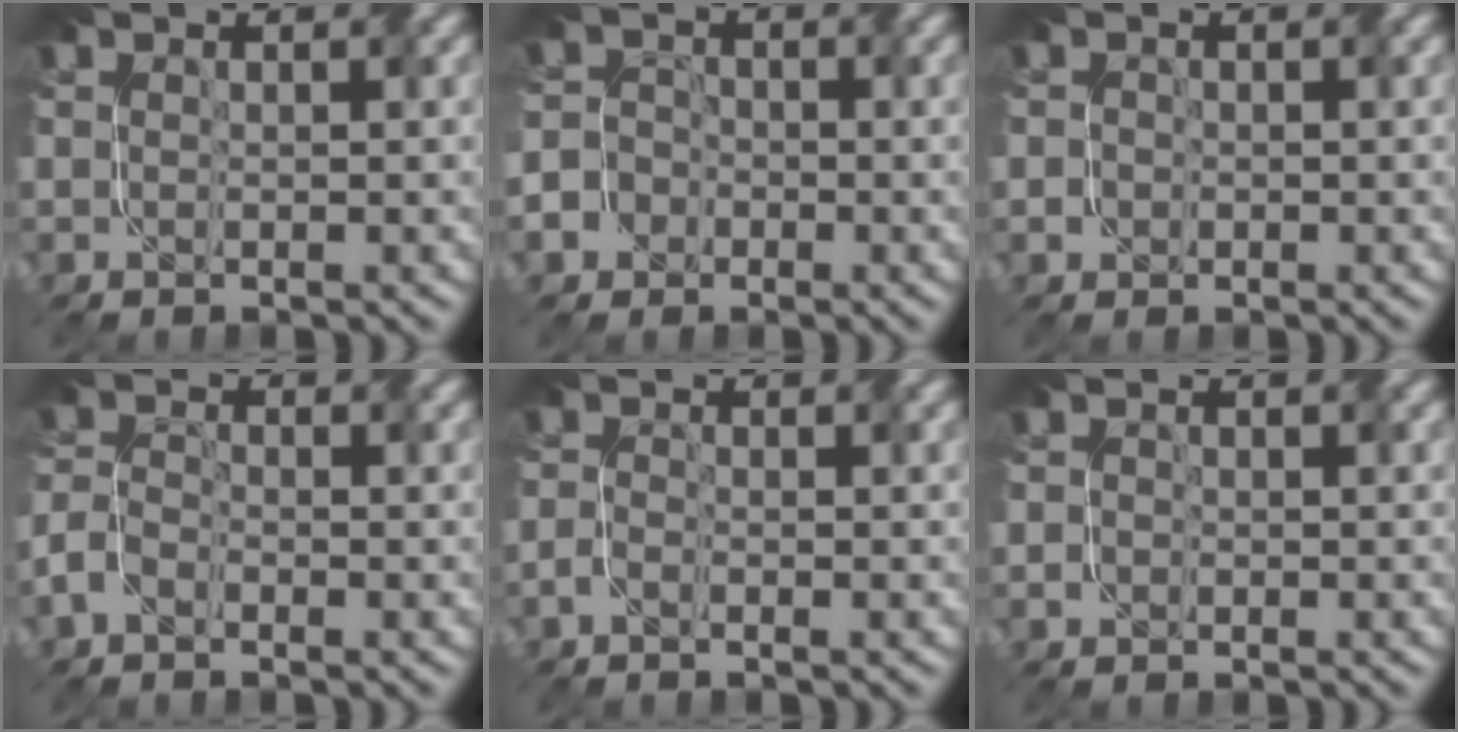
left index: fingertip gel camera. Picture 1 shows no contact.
{"total": 4.7, "force": [-3.1, 3.5, 0.5], "torque": [0.002, -0.001, -0.067]}
{"total": 0.7, "force": [-0.2, 0.7, 0.2], "torque": [0.004, 0.008, -0.010]}
{"total": 2.4, "force": [-1.9, 1.0, 1.1], "torque": [-0.030, 0.005, -0.047]}
{"total": 1.2, "force": [-1.1, -0.1, 0.4], "torque": [-0.010, 0.003, -0.027]}
{"total": 0.5, "force": [-0.3, 0.4, 0.1], "torque": [-0.001, 0.005, -0.008]}